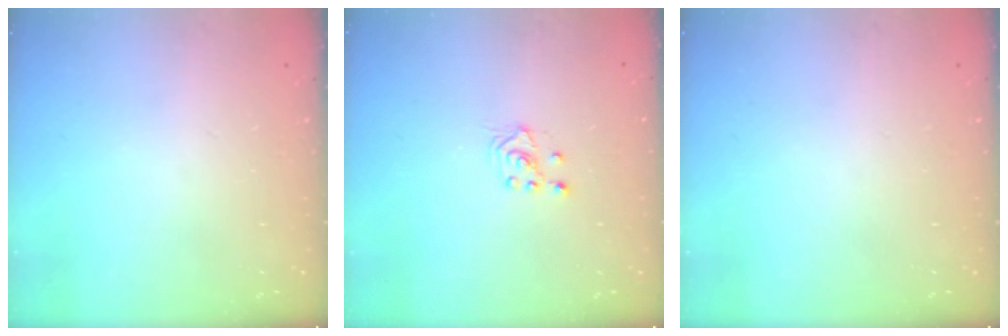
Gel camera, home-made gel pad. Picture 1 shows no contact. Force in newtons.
{"total": 2.6, "press": 2.4, "slide": 0.8}
{"total": 0.0}